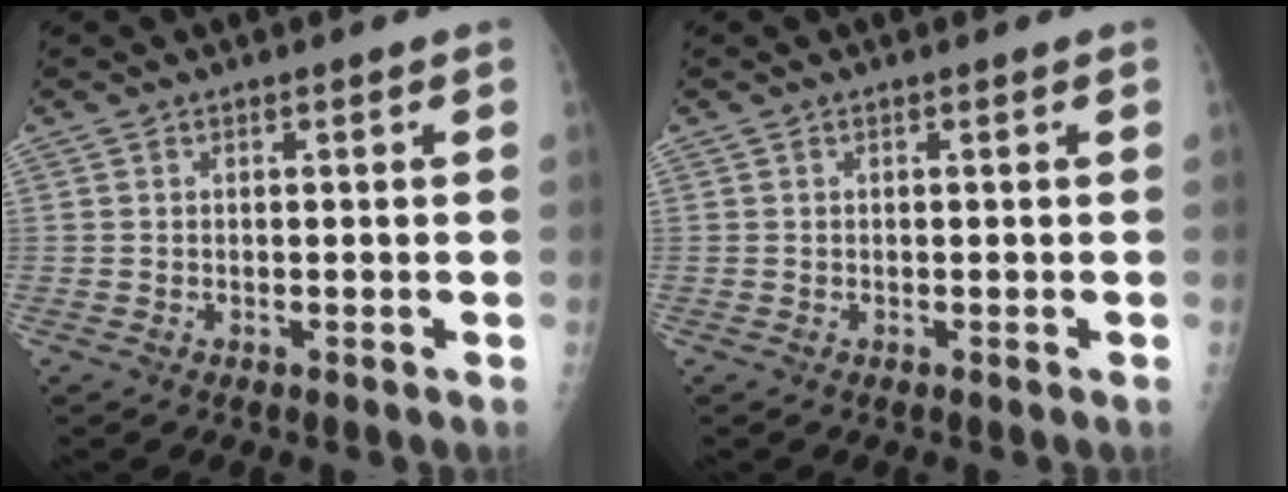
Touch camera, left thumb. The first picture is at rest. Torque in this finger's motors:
{"motor_torque": [0.01, 0.01, -0.07, -0.01, 0.00]}